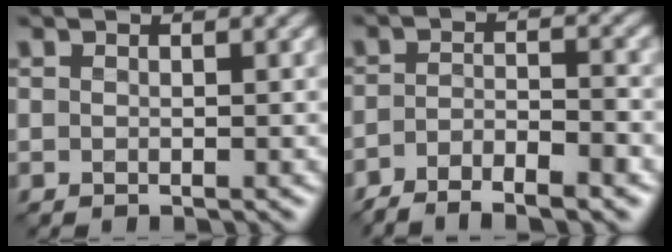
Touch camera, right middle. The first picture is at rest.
{"total": 5.4, "force": [-4.1, 1.3, 3.2], "torque": [-0.055, -0.006, -0.072]}